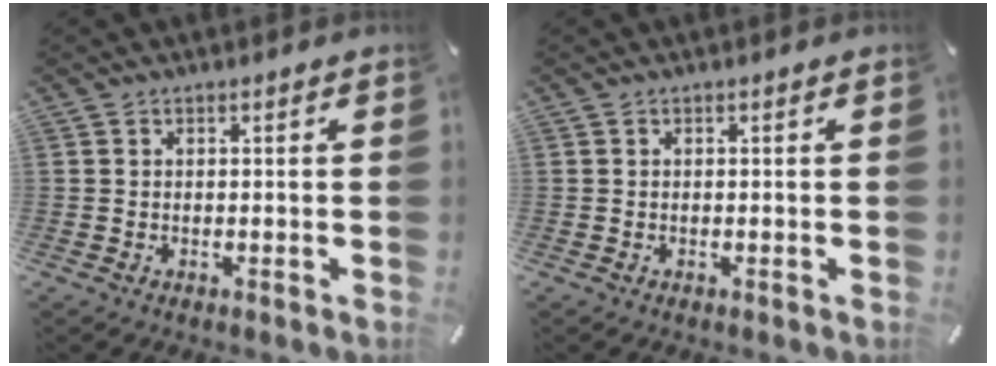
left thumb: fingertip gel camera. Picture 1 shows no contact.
{"total": 0.0}